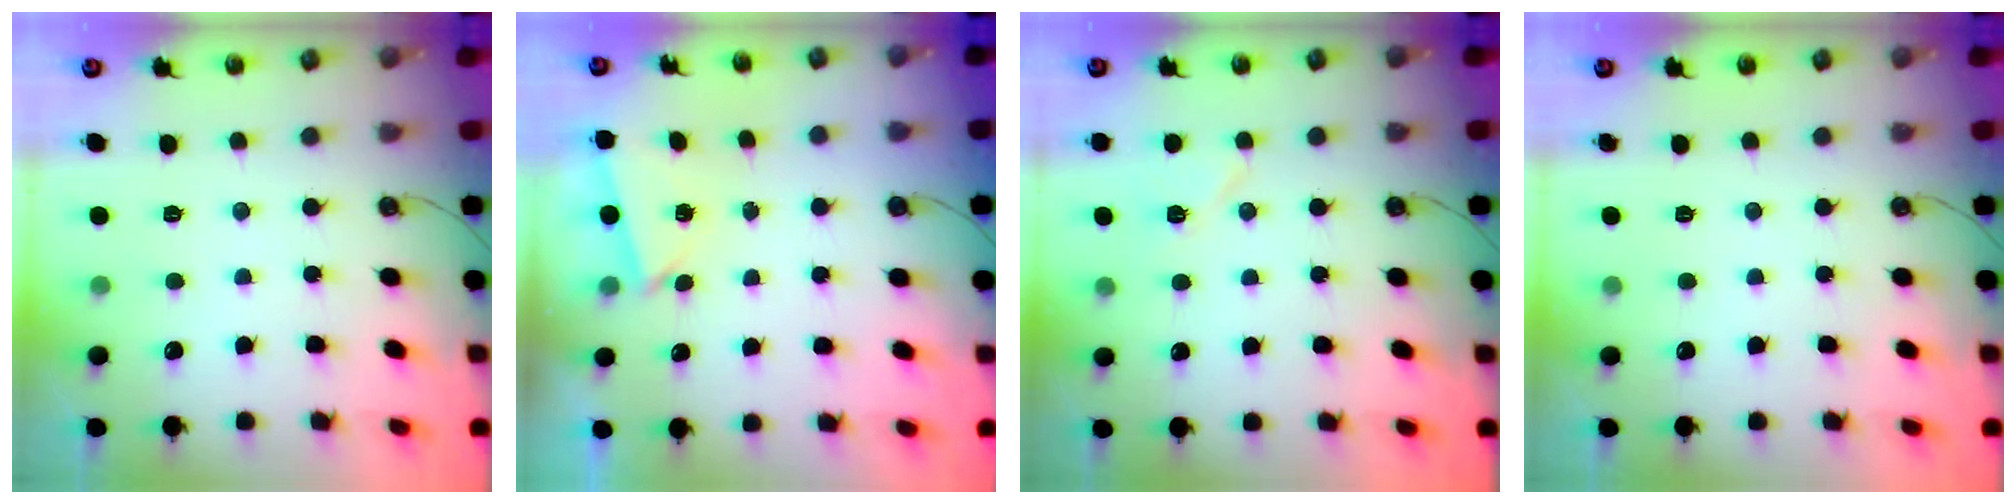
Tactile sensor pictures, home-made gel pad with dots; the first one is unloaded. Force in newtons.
{"total": 3.0, "press": 2.4, "slide": 1.7}
{"total": 7.2, "press": 6.9, "slide": 2.0}
{"total": 0.0}